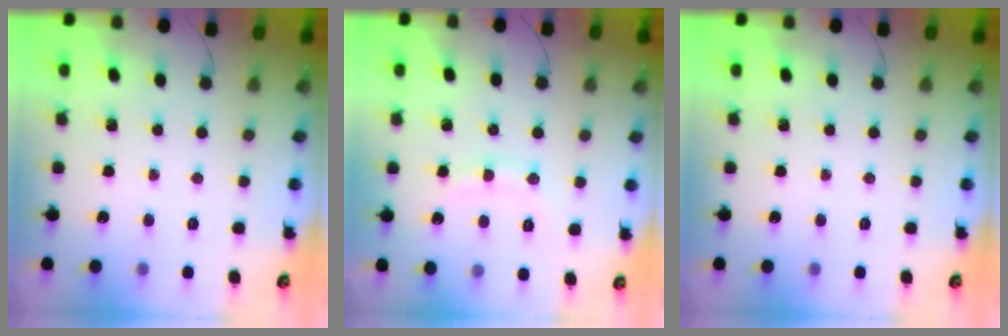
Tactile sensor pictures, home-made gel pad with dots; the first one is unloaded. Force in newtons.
{"total": 7.3, "press": 7.2, "slide": 0.9}
{"total": 0.0}